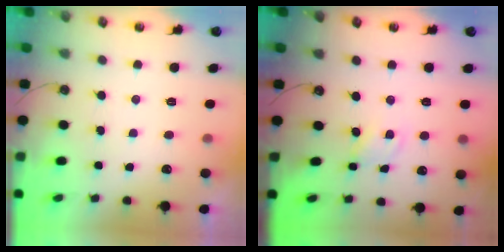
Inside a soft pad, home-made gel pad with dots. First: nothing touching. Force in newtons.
{"total": 1.2, "press": 1.1, "slide": 0.2}